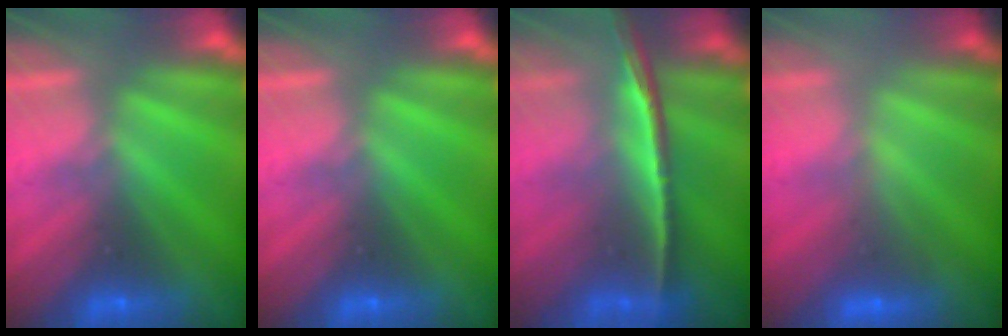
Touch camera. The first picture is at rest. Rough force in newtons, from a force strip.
{"total": 0.0}
{"total": 1.3}
{"total": 2.2}